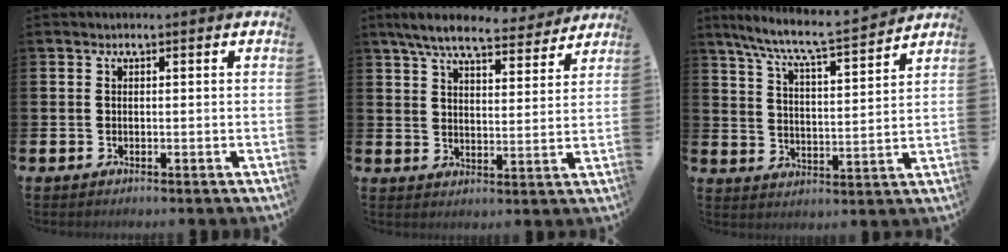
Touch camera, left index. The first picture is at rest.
{"total": 7.8, "force": [7.0, 1.6, 2.9], "torque": [-0.072, -0.035, 0.123]}
{"total": 7.8, "force": [7.2, 0.2, 3.1], "torque": [-0.092, -0.050, 0.123]}